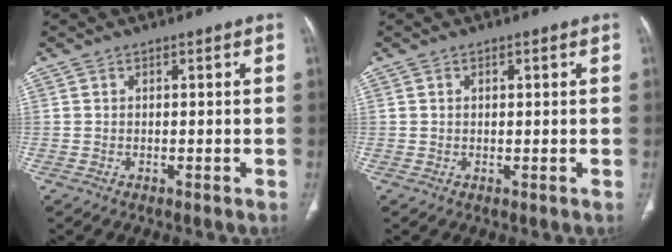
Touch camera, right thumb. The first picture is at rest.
{"total": 0.9, "force": [0.3, 0.5, 0.7], "torque": [-0.013, 0.001, 0.006]}